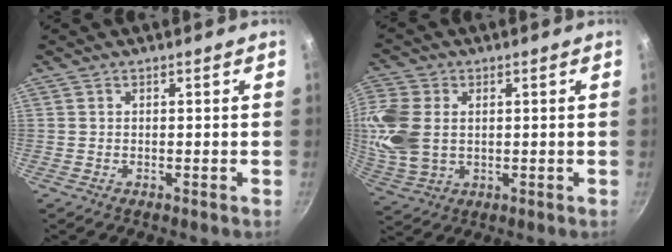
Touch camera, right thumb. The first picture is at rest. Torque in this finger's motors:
{"motor_torque": [-0.60, 0.79, 1.02, 0.73, 0.19]}